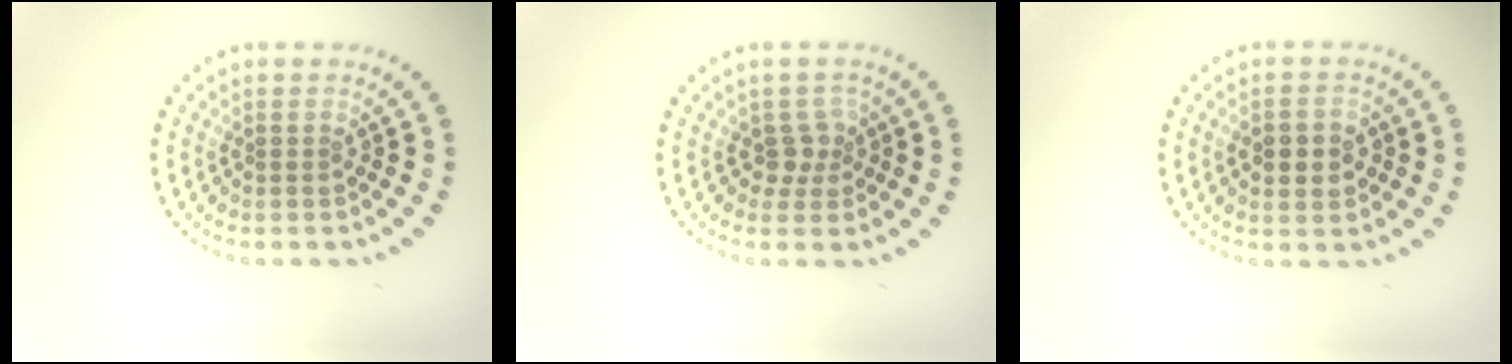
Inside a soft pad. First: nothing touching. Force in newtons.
{"total": 2.0, "press": 1.4, "slide": 1.4}
{"total": 2.5, "press": 2.5, "slide": 0.1}